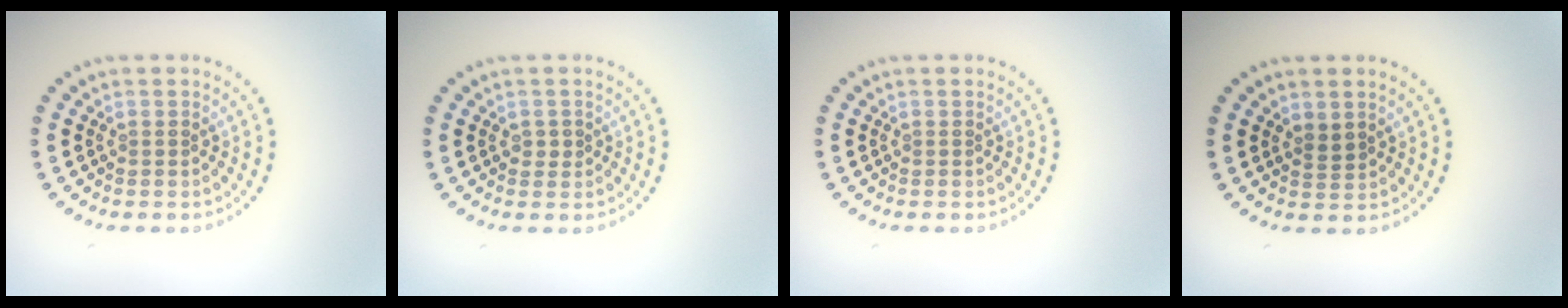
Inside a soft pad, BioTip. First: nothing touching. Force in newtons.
{"total": 0.9, "press": 0.9, "slide": 0.2}
{"total": 0.0}
{"total": 1.2, "press": 1.0, "slide": 0.6}